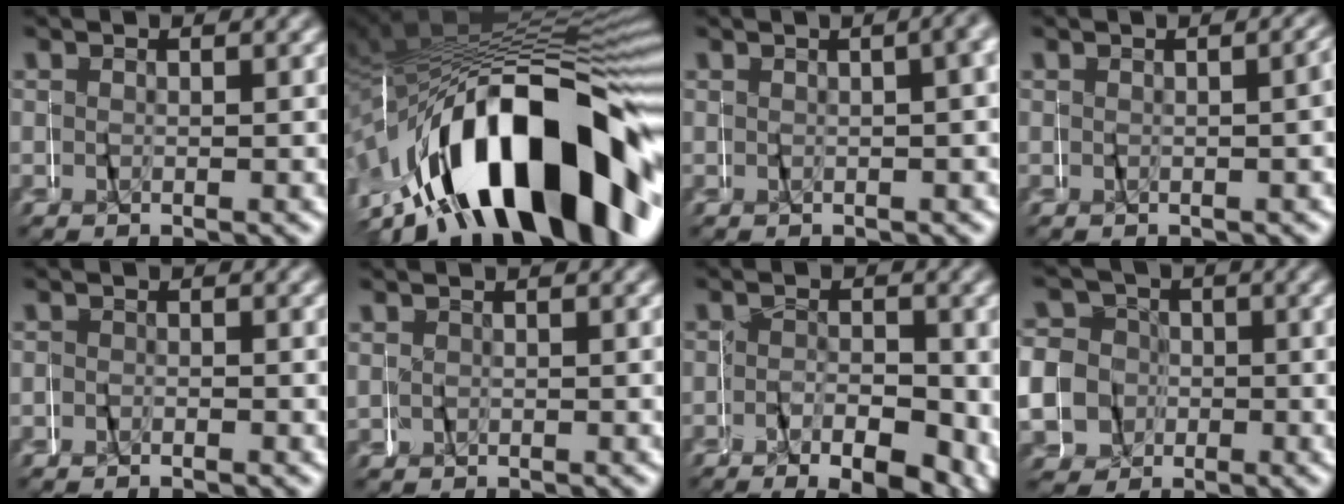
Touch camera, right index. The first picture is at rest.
{"total": 22.0, "force": [-6.1, 11.1, 18.0], "torque": [-0.308, -0.007, -0.078]}
{"total": 2.0, "force": [0.2, 0.0, 1.9], "torque": [-0.015, 0.016, 0.002]}
{"total": 0.8, "force": [-0.3, -0.3, 0.7], "torque": [-0.007, 0.008, -0.003]}
{"total": 0.8, "force": [-0.3, 0.7, 0.3], "torque": [-0.013, -0.001, -0.009]}
{"total": 0.9, "force": [0.7, 0.5, 0.0], "torque": [0.003, 0.004, 0.012]}
{"total": 6.1, "force": [-3.0, 2.9, 4.5], "torque": [-0.057, -0.009, -0.046]}
{"total": 10.6, "force": [1.3, 9.8, 3.8], "torque": [-0.090, -0.010, 0.012]}